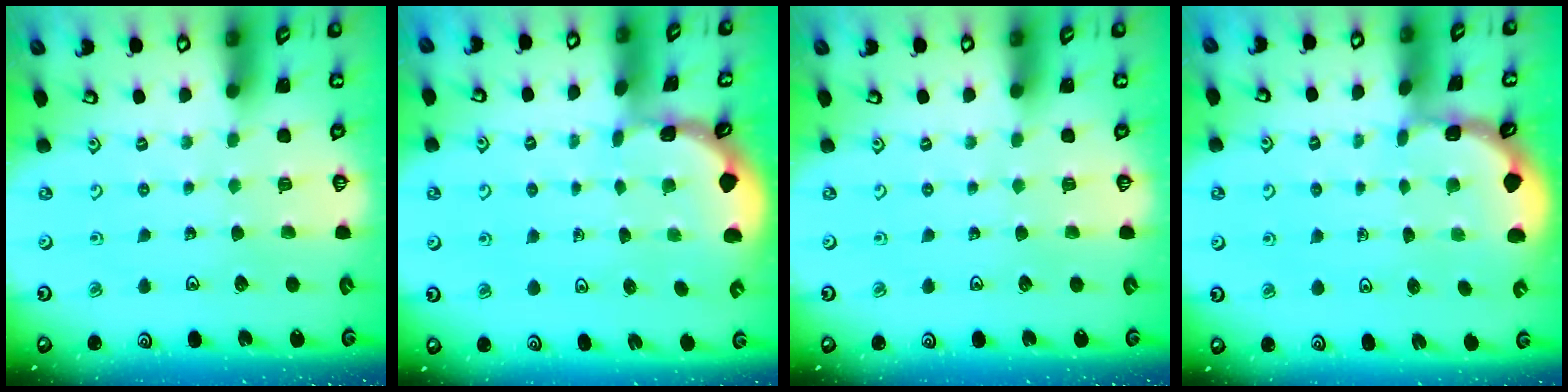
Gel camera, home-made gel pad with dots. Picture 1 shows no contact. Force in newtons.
{"total": 0.7, "press": 0.7, "slide": 0.3}
{"total": 0.0}
{"total": 1.5, "press": 1.5, "slide": 0.1}